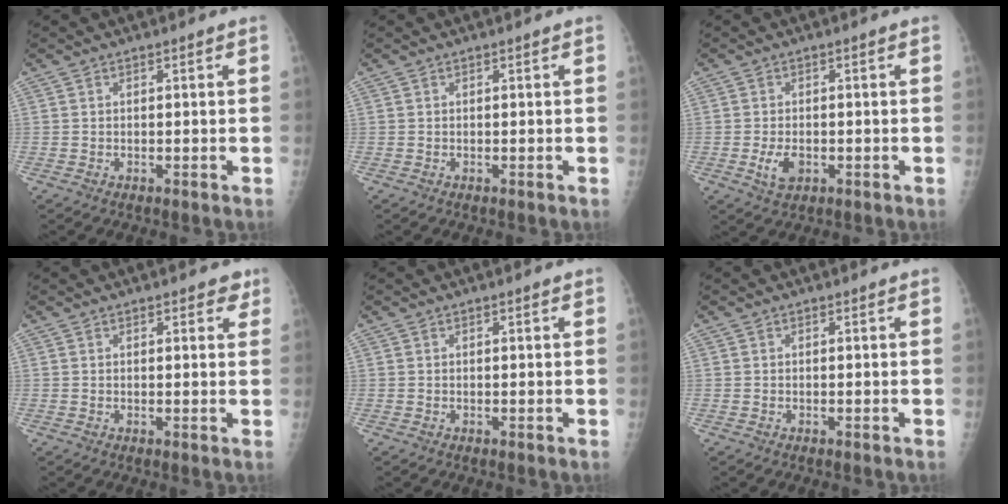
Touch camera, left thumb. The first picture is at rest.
{"total": 0.0}
{"total": 4.1, "force": [-1.2, 2.4, 3.1], "torque": [-0.055, 0.003, -0.017]}
{"total": 2.8, "force": [1.7, 1.3, 1.8], "torque": [-0.005, -0.004, 0.016]}
{"total": 0.6, "force": [0.2, 0.1, 0.5], "torque": [-0.010, 0.002, 0.002]}
{"total": 0.0}